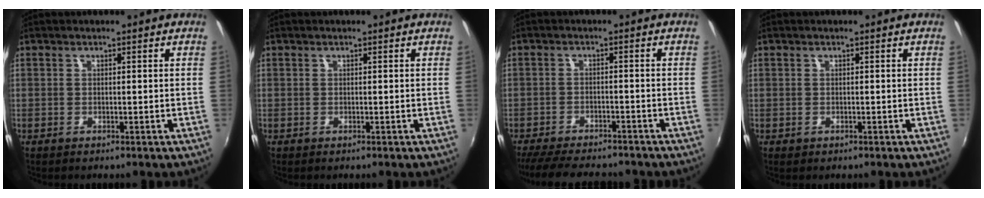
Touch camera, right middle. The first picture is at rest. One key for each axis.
{"total": 0.0}
{"total": 13.0, "fx": -11.1, "fy": 3.7, "fz": 5.6, "tx": -0.129, "ty": -0.020, "tz": -0.174}
{"total": 0.0}